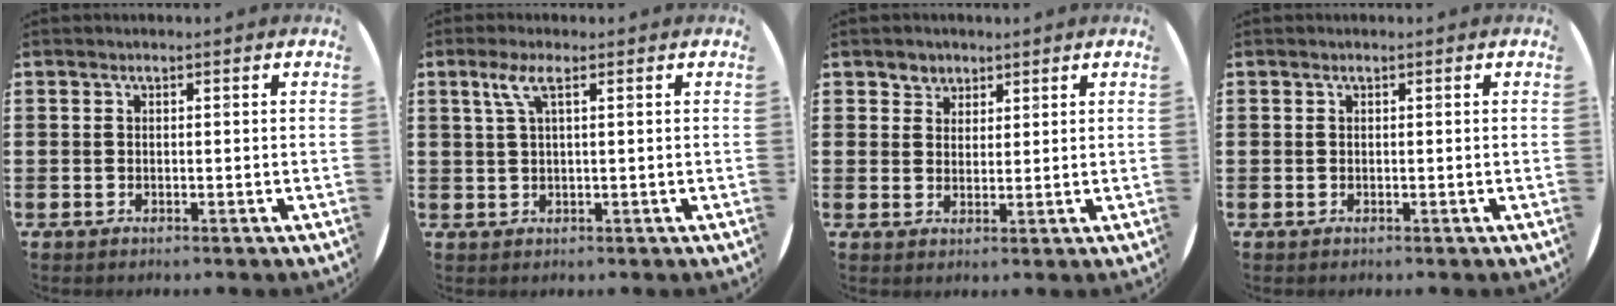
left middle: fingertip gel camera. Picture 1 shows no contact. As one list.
[{"total": 2.5, "force": [1.1, 0.4, 2.3], "torque": [-0.047, 0.006, 0.017]}, {"total": 2.6, "force": [2.0, 1.7, -0.2], "torque": [0.008, 0.005, 0.037]}, {"total": 0.0}]